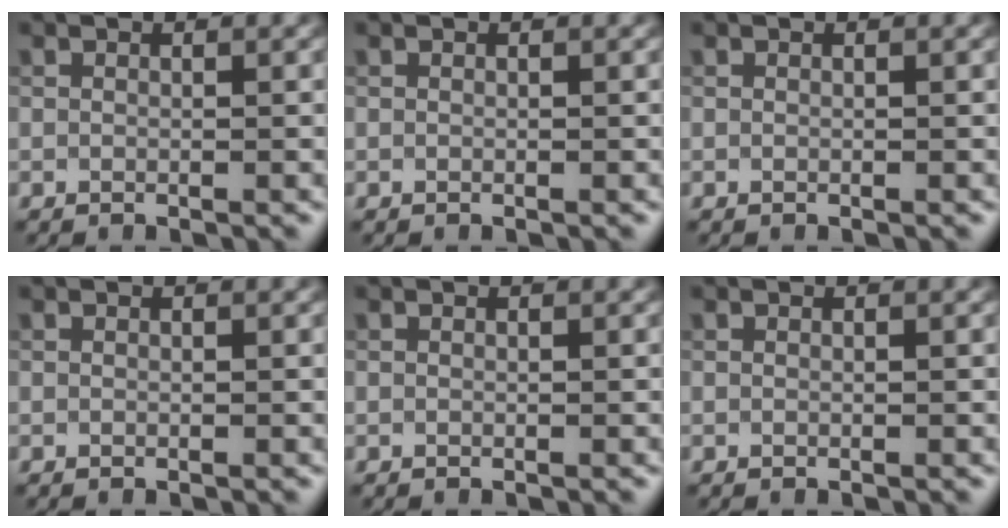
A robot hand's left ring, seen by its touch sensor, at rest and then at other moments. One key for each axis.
{"total": 0.0}
{"total": 0.0}
{"total": 0.0}
{"total": 0.0}
{"total": 0.0}